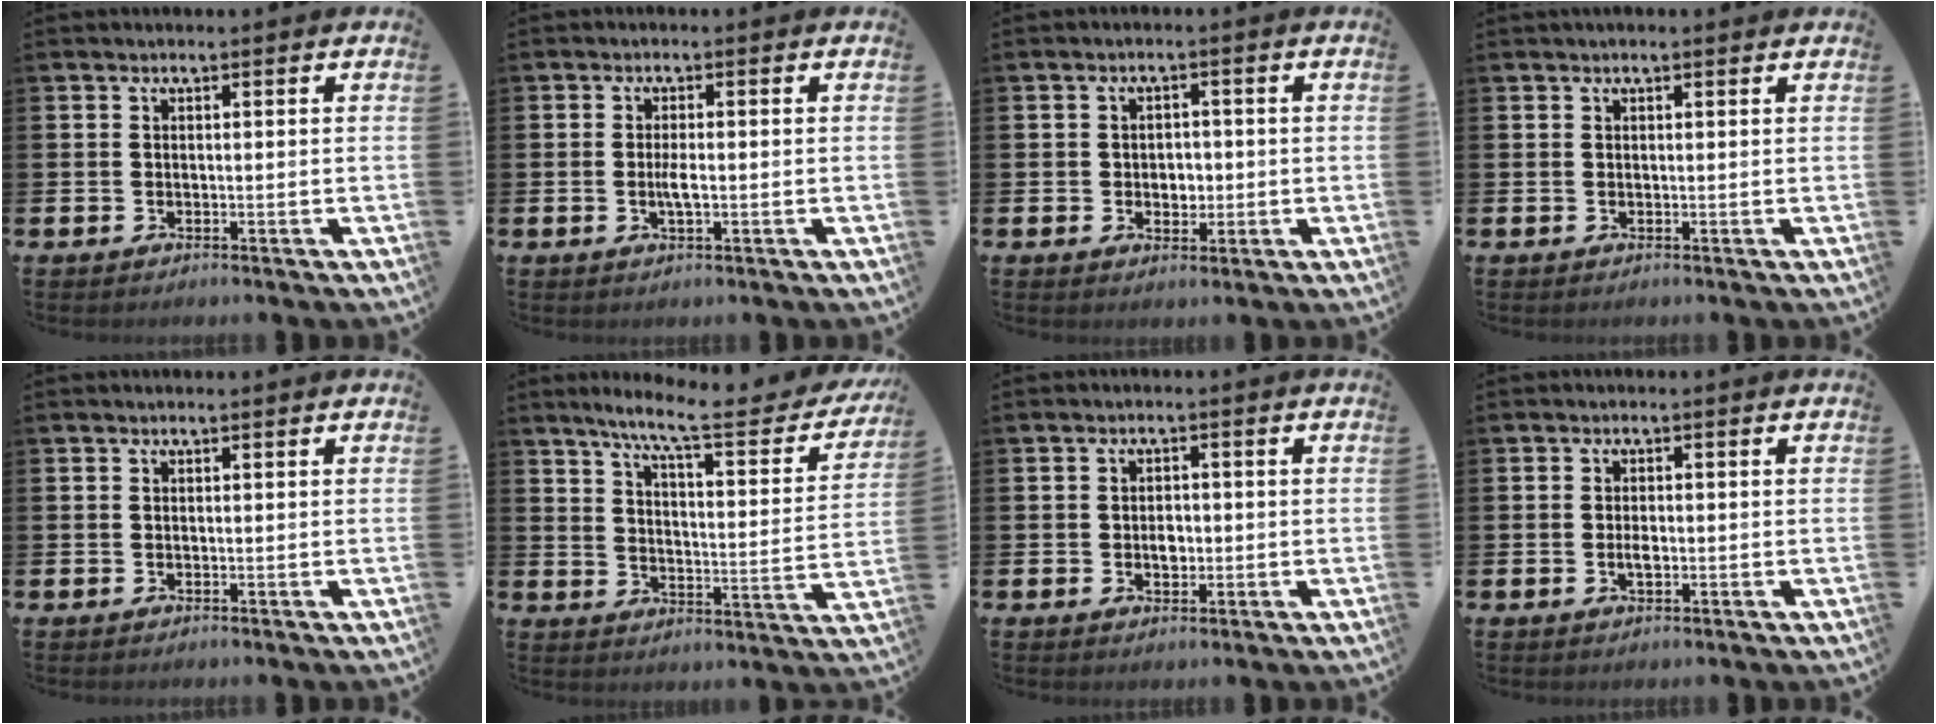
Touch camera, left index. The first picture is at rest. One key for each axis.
{"total": 2.0, "fx": -0.3, "fy": 0.5, "fz": 2.0, "tx": -0.038, "ty": 0.000, "tz": -0.005}
{"total": 2.3, "fx": -0.1, "fy": 2.0, "fz": 1.1, "tx": -0.004, "ty": 0.001, "tz": -0.010}
{"total": 0.7, "fx": 0.6, "fy": 0.0, "fz": 0.3, "tx": 0.005, "ty": -0.004, "tz": 0.008}
{"total": 0.0}
{"total": 8.6, "fx": 7.0, "fy": 1.0, "fz": 4.8, "tx": -0.106, "ty": -0.046, "tz": 0.110}
{"total": 2.2, "fx": -0.2, "fy": 1.6, "fz": 1.4, "tx": -0.007, "ty": -0.002, "tz": -0.010}
{"total": 1.6, "fx": -0.3, "fy": 0.8, "fz": 1.4, "tx": -0.022, "ty": -0.001, "tz": -0.007}